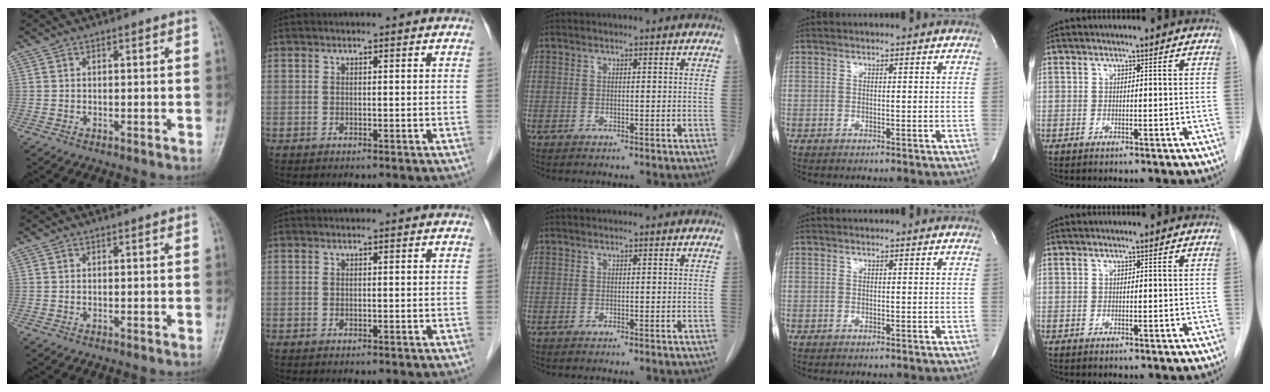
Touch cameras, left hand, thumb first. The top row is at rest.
{}